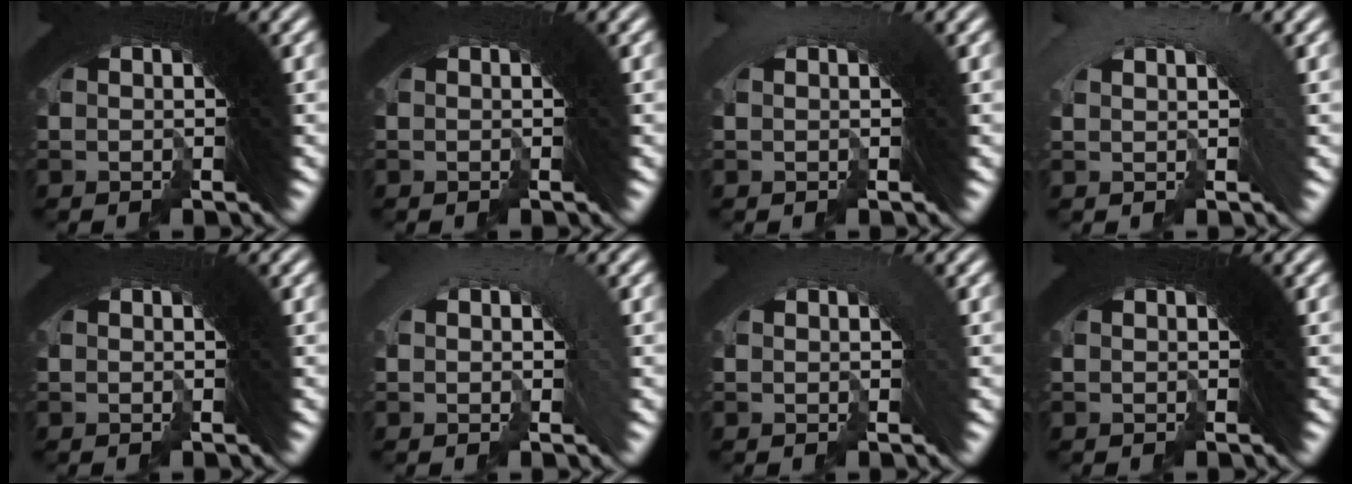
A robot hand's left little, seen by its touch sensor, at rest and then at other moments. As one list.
[{"total": 2.3, "force": [-1.1, -1.0, -1.7], "torque": [0.021, -0.010, -0.012]}, {"total": 4.2, "force": [-3.0, -0.6, -2.8], "torque": [0.035, -0.009, -0.044]}, {"total": 2.9, "force": [-2.5, 0.9, -1.1], "torque": [0.017, -0.003, -0.038]}, {"total": 1.7, "force": [-0.8, -0.7, -1.3], "torque": [0.015, -0.008, -0.010]}, {"total": 3.6, "force": [-3.1, 0.5, -1.8], "torque": [0.027, -0.012, -0.045]}, {"total": 3.2, "force": [-2.4, -0.6, -2.0], "torque": [0.031, -0.013, -0.030]}, {"total": 0.0}]